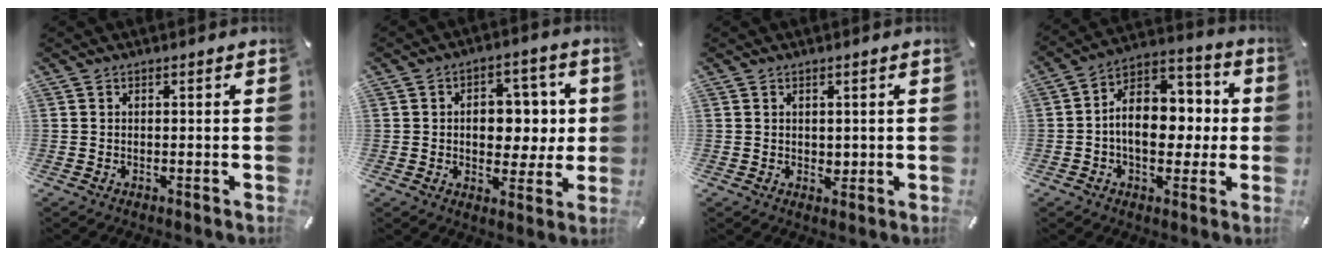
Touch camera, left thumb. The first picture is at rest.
{"total": 10.0, "force": [0.9, 7.2, 6.8], "torque": [-0.083, 0.001, 0.011]}
{"total": 1.6, "force": [0.4, 1.4, 0.4], "torque": [-0.001, 0.002, 0.005]}
{"total": 13.2, "force": [-1.2, 9.7, 8.9], "torque": [-0.130, 0.006, -0.019]}